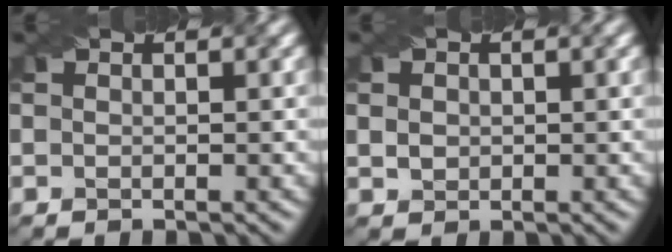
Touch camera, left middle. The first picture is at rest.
{"total": 1.4, "force": [0.3, 1.2, 0.7], "torque": [-0.013, -0.001, 0.007]}